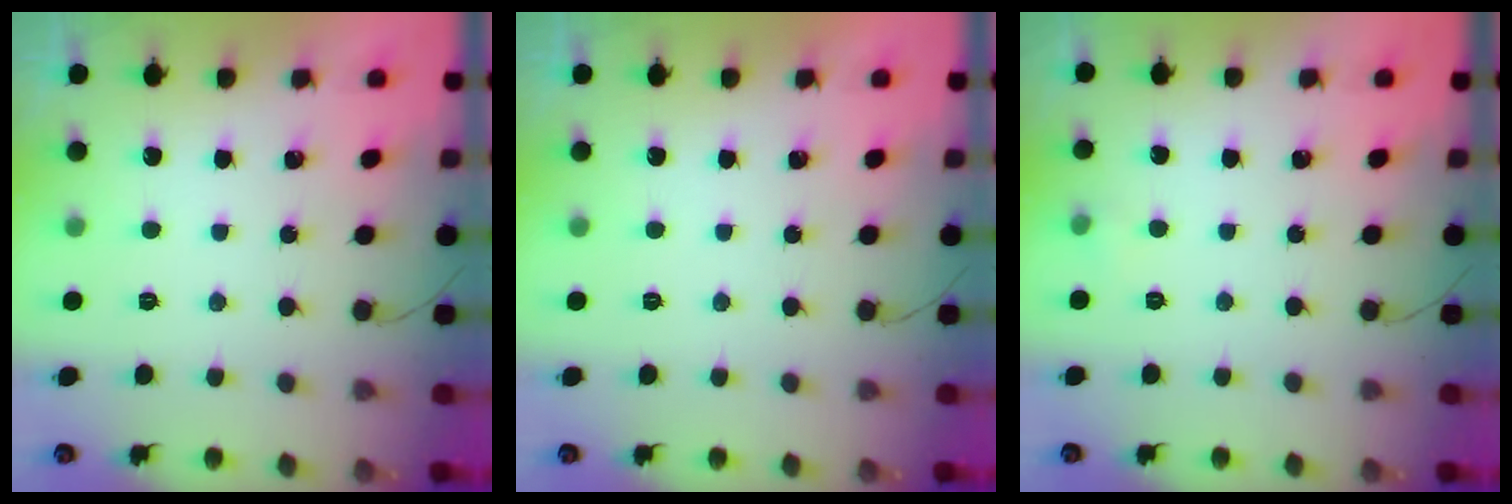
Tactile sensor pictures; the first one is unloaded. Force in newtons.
{"total": 0.0}
{"total": 3.4, "press": 3.2, "slide": 1.2}